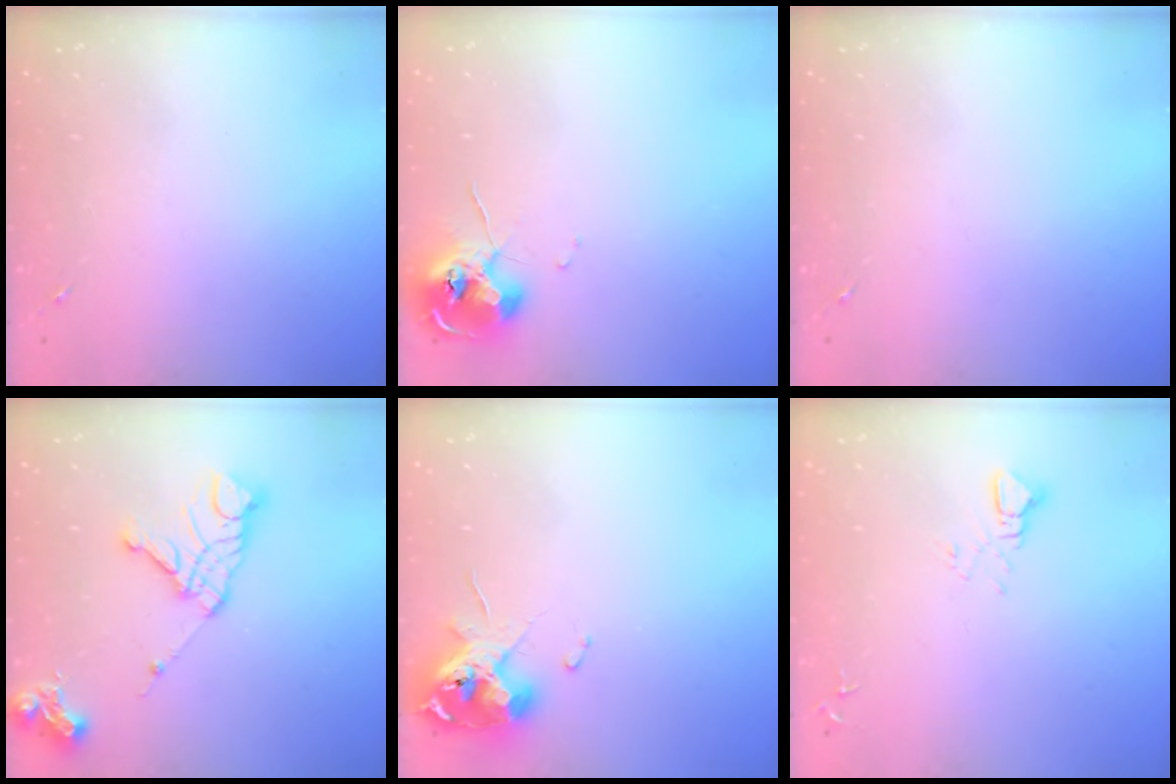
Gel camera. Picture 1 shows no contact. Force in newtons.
{"total": 10.1, "press": 10.0, "slide": 0.9}
{"total": 0.0}
{"total": 14.9, "press": 14.8, "slide": 1.6}
{"total": 11.2, "press": 11.2, "slide": 1.3}
{"total": 3.6, "press": 3.6, "slide": 0.3}